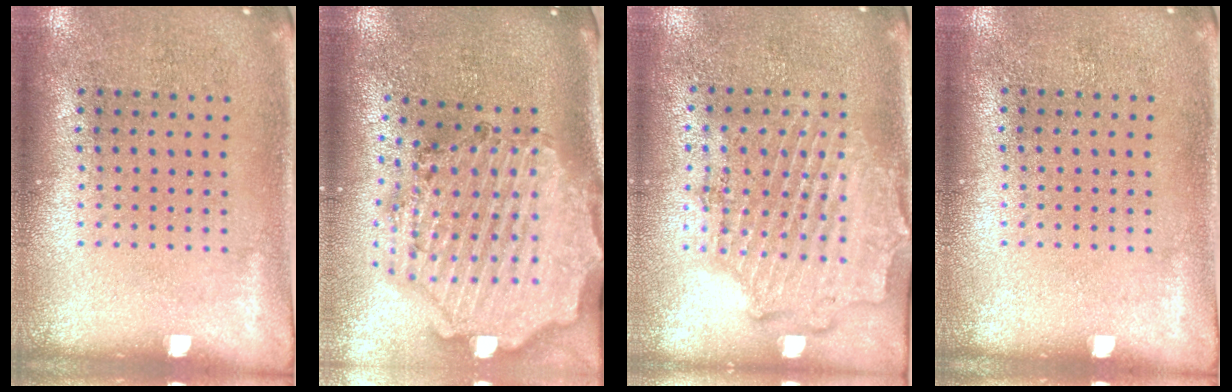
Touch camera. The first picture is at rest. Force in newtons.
{"total": 3.2, "press": 2.9, "slide": 1.4}
{"total": 1.8, "press": 1.7, "slide": 0.8}
{"total": 0.0}